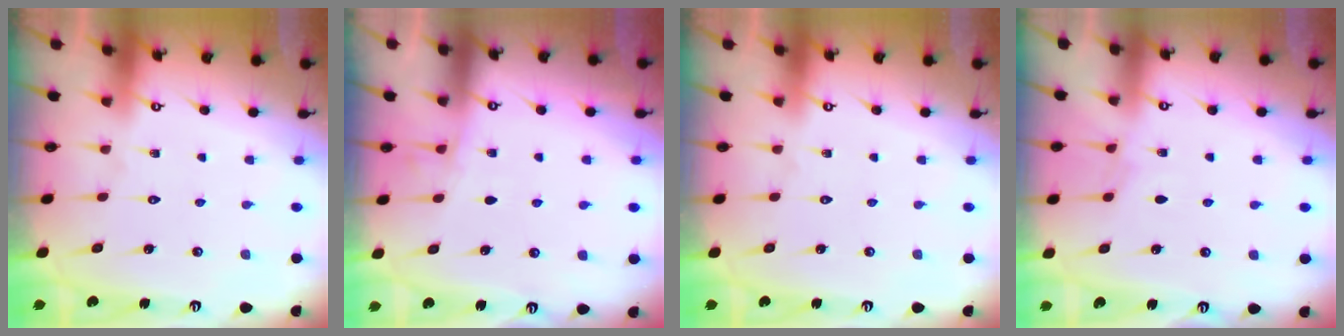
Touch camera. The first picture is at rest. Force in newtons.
{"total": 2.6, "press": 2.5, "slide": 0.4}
{"total": 0.0}
{"total": 2.3, "press": 2.3, "slide": 0.4}